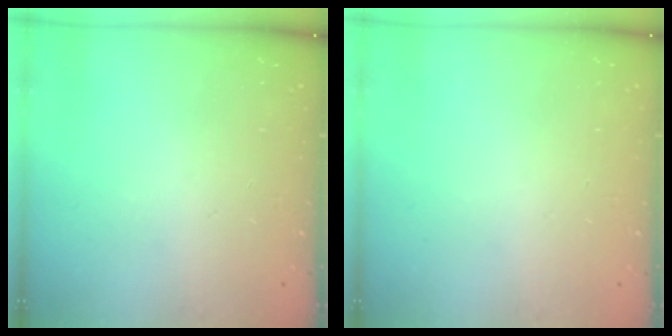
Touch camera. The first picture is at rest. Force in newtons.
{"total": 0.0}